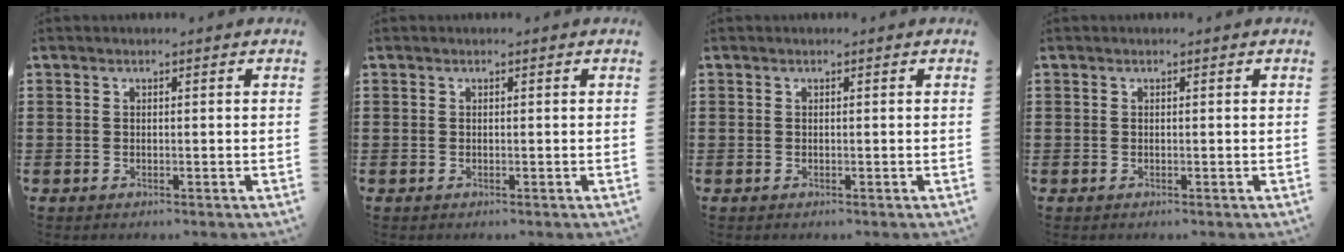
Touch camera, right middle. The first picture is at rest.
{"total": 0.0}
{"total": 0.0}
{"total": 0.0}